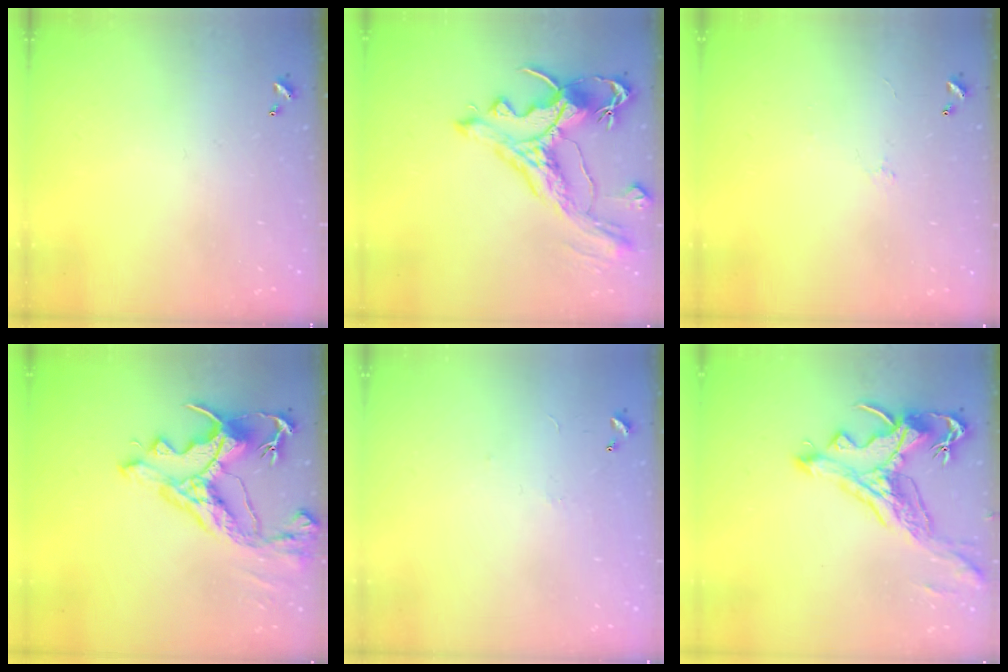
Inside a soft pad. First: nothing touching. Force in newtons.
{"total": 5.1, "press": 4.8, "slide": 1.7}
{"total": 0.5, "press": 0.1, "slide": 0.5}
{"total": 10.7, "press": 10.5, "slide": 2.2}
{"total": 7.1, "press": 7.0, "slide": 0.7}
{"total": 2.2, "press": 1.7, "slide": 1.3}